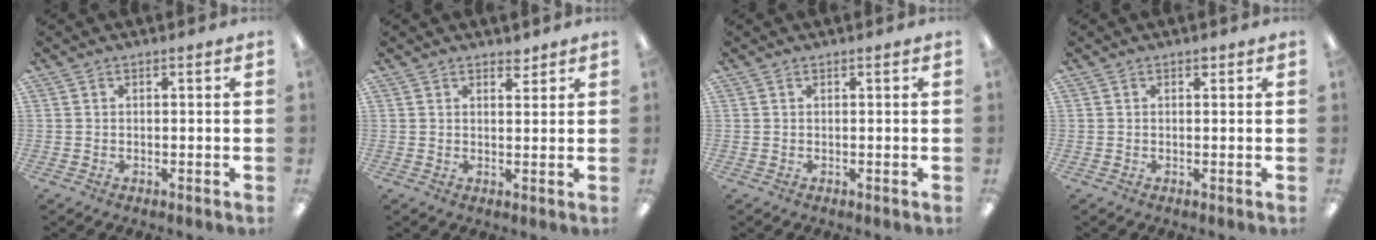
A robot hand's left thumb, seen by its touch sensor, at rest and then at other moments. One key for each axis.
{"total": 2.6, "fx": 2.3, "fy": 1.0, "fz": 0.7, "tx": 0.007, "ty": -0.017, "tz": 0.037}
{"total": 0.0}
{"total": 0.6, "fx": 0.4, "fy": 0.4, "fz": 0.2, "tx": -0.004, "ty": 0.002, "tz": 0.007}